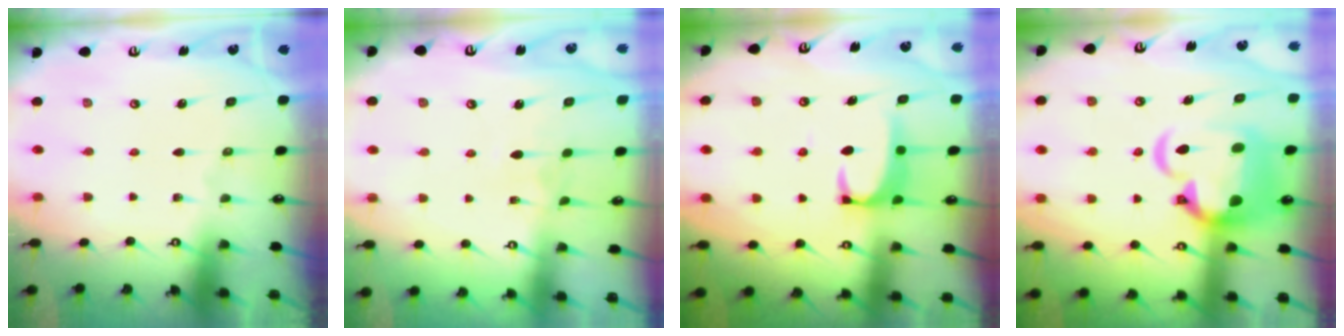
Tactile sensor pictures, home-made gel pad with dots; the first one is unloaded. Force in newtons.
{"total": 3.3, "press": 3.3, "slide": 0.3}
{"total": 2.0, "press": 2.0, "slide": 0.3}
{"total": 9.8, "press": 9.6, "slide": 2.3}